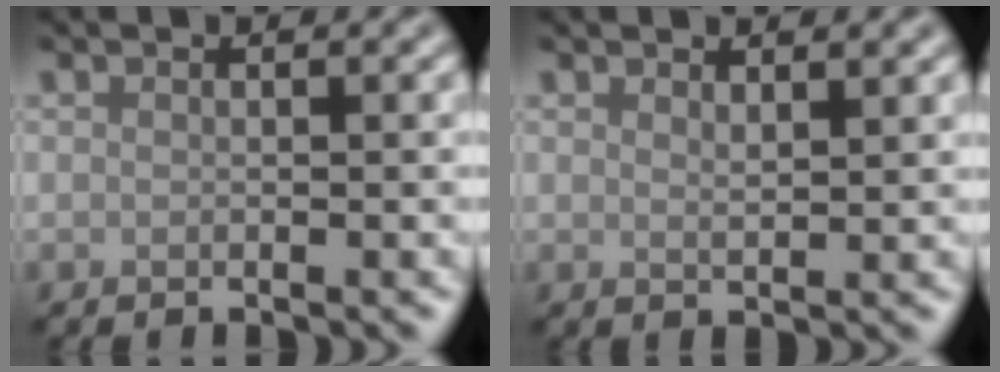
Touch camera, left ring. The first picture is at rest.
{"total": 1.2, "force": [1.0, 0.2, 0.6], "torque": [-0.011, -0.002, 0.018]}